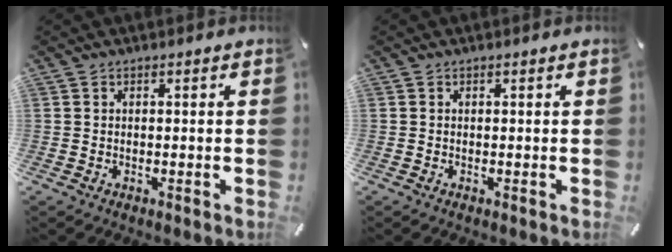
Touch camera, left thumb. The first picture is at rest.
{"total": 0.0}